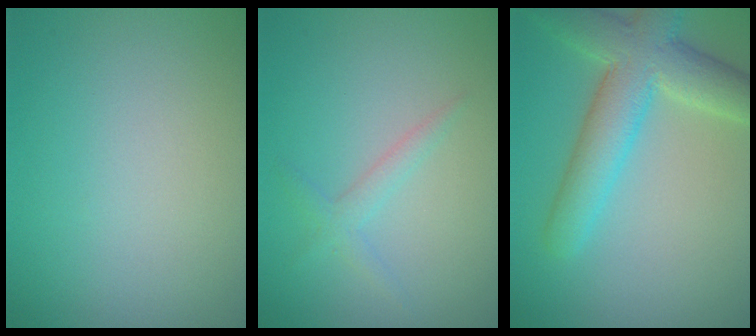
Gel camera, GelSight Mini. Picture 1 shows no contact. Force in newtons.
{"total": 1.4, "press": 1.4, "slide": 0.1}
{"total": 6.7, "press": 6.7, "slide": 0.5}